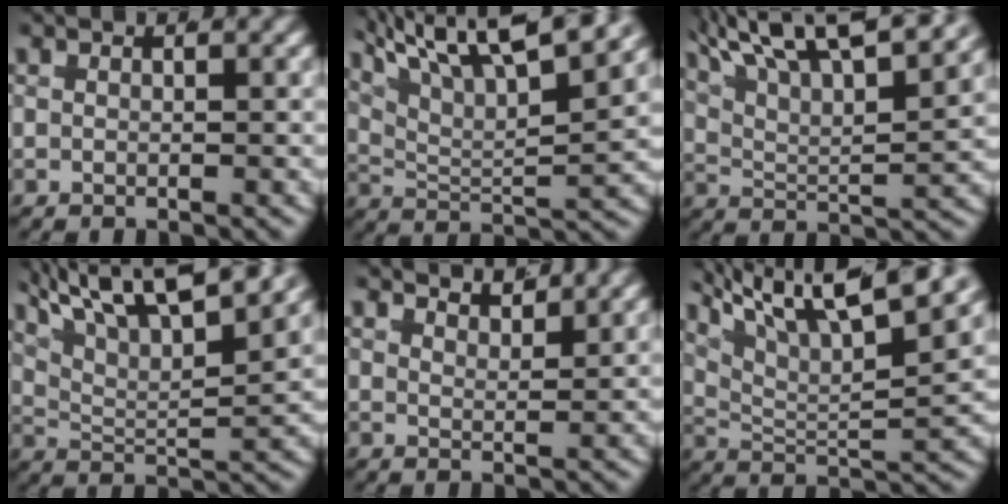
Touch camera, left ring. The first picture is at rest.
{"total": 9.2, "force": [4.5, 4.6, 6.5], "torque": [-0.100, 0.006, 0.065]}
{"total": 9.4, "force": [5.1, 4.7, 6.4], "torque": [-0.104, 0.009, 0.069]}
{"total": 9.8, "force": [4.6, 5.5, 6.7], "torque": [-0.107, 0.004, 0.063]}
{"total": 3.1, "force": [2.6, 1.2, 1.1], "torque": [-0.019, -0.006, 0.041]}
{"total": 10.0, "force": [4.8, 4.6, 7.5], "torque": [-0.108, 0.010, 0.066]}